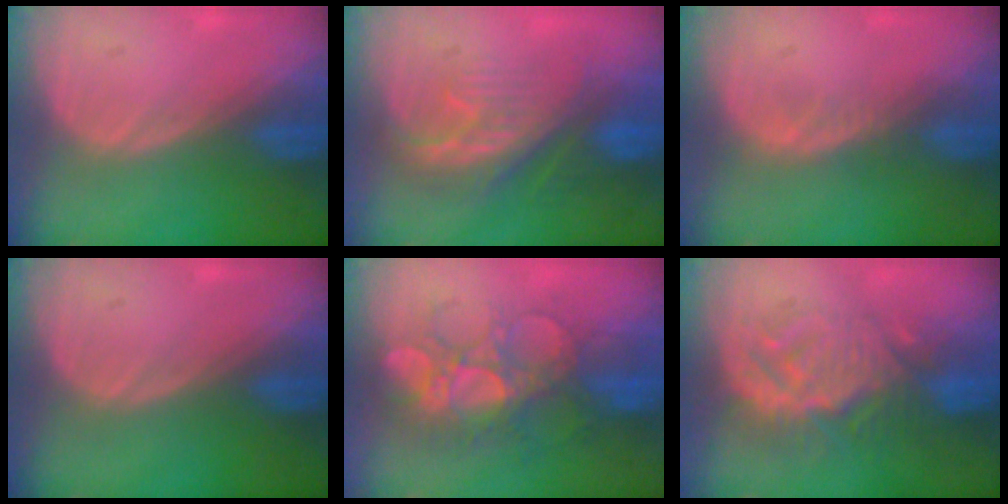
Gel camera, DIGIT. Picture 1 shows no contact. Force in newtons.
{"total": 8.4, "press": 8.1, "slide": 1.9}
{"total": 1.1, "press": 1.1, "slide": 0.3}
{"total": 0.0}
{"total": 9.0, "press": 8.6, "slide": 2.5}
{"total": 9.3, "press": 9.1, "slide": 1.9}